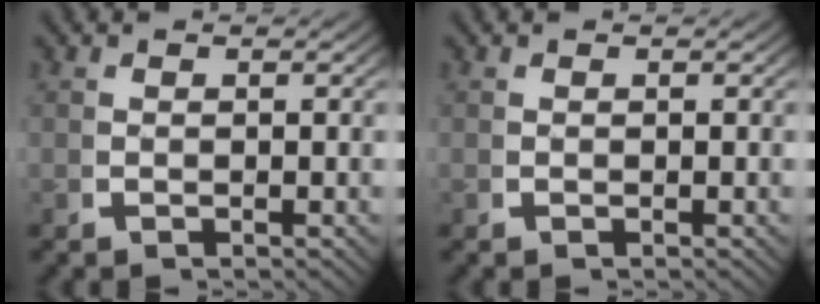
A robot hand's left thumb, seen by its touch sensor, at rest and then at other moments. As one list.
[{"total": 0.0}]